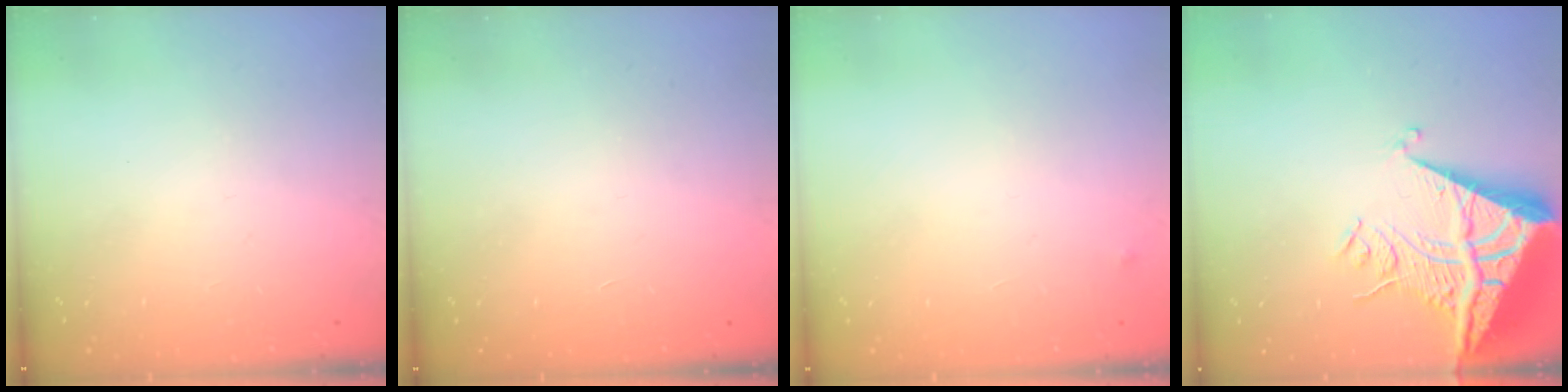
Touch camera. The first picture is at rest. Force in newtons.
{"total": 1.7, "press": 1.7, "slide": 0.1}
{"total": 2.5, "press": 2.4, "slide": 0.4}
{"total": 13.3, "press": 13.2, "slide": 1.4}